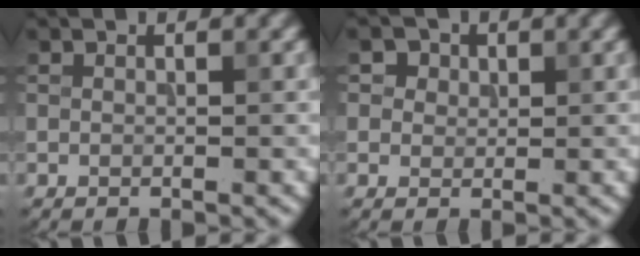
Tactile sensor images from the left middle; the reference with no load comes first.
{"total": 3.3, "force": [1.9, 2.4, 1.3], "torque": [-0.026, 0.006, 0.020]}